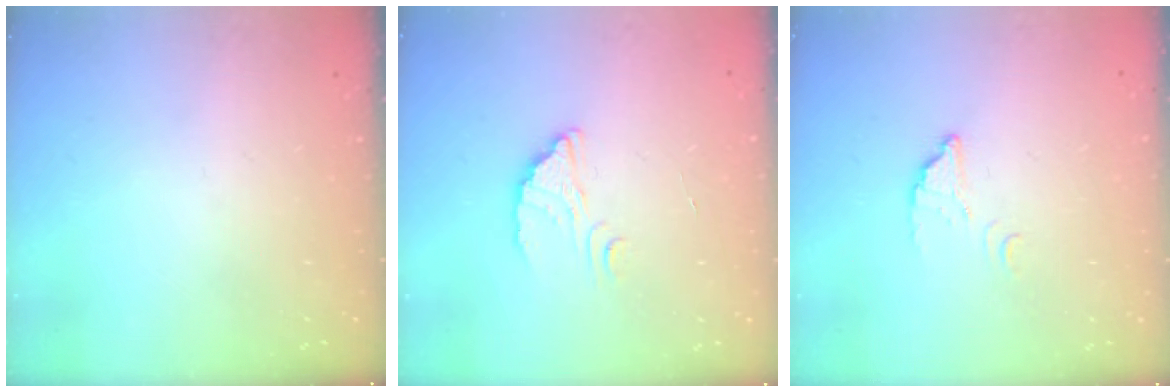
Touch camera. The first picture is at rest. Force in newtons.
{"total": 2.5, "press": 2.5, "slide": 0.1}
{"total": 3.1, "press": 3.1, "slide": 0.2}